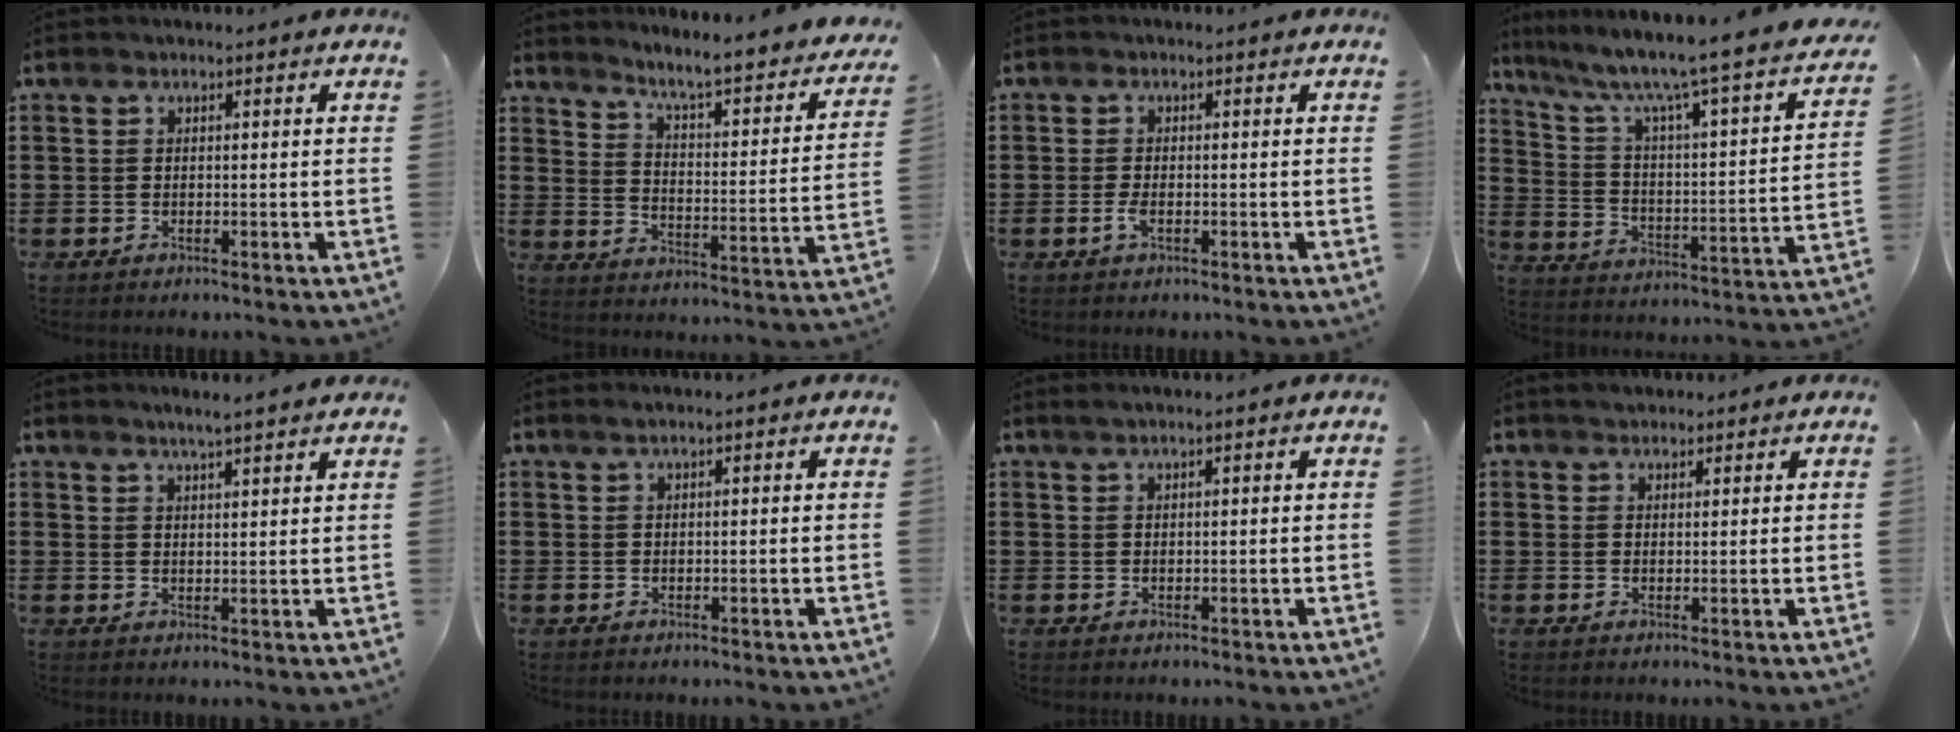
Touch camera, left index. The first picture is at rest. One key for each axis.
{"total": 5.2, "fx": 4.5, "fy": -0.4, "fz": 2.5, "tx": -0.063, "ty": -0.046, "tz": 0.063}
{"total": 1.9, "fx": -0.6, "fy": 0.6, "fz": 1.7, "tx": -0.047, "ty": -0.006, "tz": -0.015}
{"total": 6.4, "fx": 4.9, "fy": 0.0, "fz": 4.2, "tx": -0.104, "ty": -0.050, "tz": 0.067}
{"total": 2.6, "fx": 2.5, "fy": -0.4, "fz": 0.7, "tx": -0.020, "ty": -0.006, "tz": 0.046}
{"total": 0.8, "fx": 0.5, "fy": -0.1, "fz": 0.7, "tx": -0.012, "ty": 0.000, "tz": 0.010}
{"total": 1.1, "fx": 0.9, "fy": -0.1, "fz": 0.7, "tx": -0.013, "ty": 0.001, "tz": 0.016}
{"total": 1.5, "fx": 1.4, "fy": 0.6, "fz": 0.1, "tx": -0.004, "ty": 0.005, "tz": 0.028}